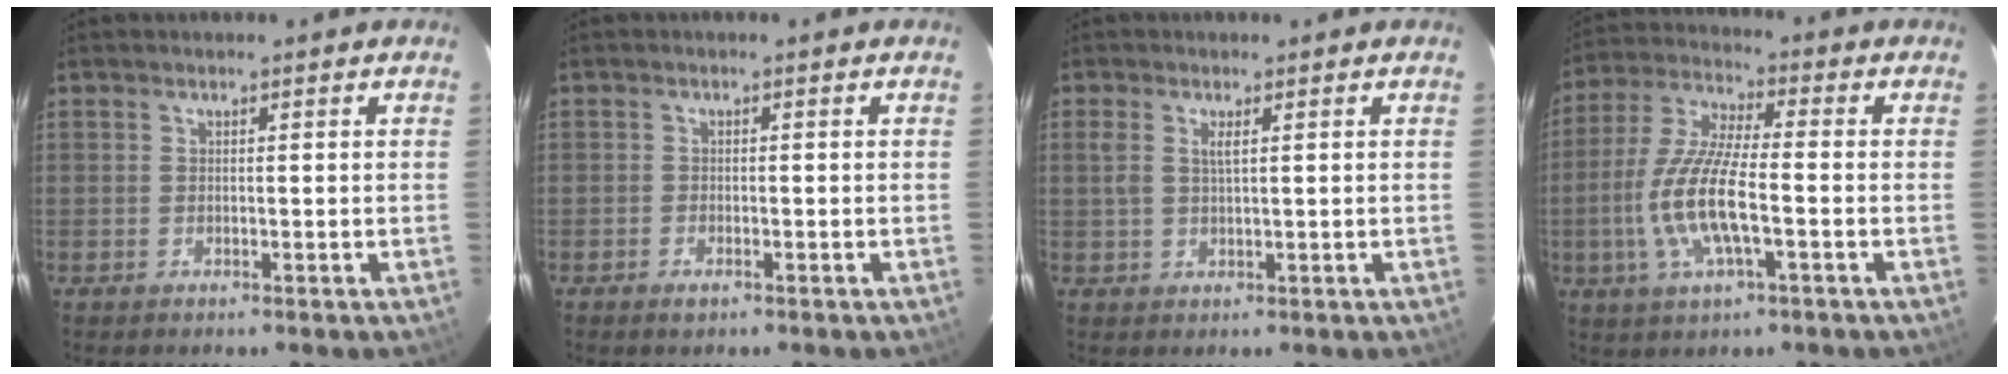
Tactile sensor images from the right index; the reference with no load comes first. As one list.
[{"total": 1.5, "force": [-1.1, 0.8, 0.7], "torque": [-0.017, -0.001, -0.021]}, {"total": 2.4, "force": [0.8, 0.7, 2.1], "torque": [-0.042, 0.001, 0.015]}, {"total": 13.1, "force": [-3.1, 3.4, 12.3], "torque": [-0.260, -0.004, -0.063]}]